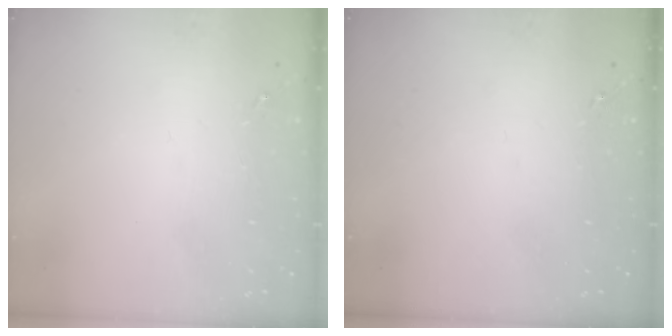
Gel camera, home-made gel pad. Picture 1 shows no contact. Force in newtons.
{"total": 0.0}